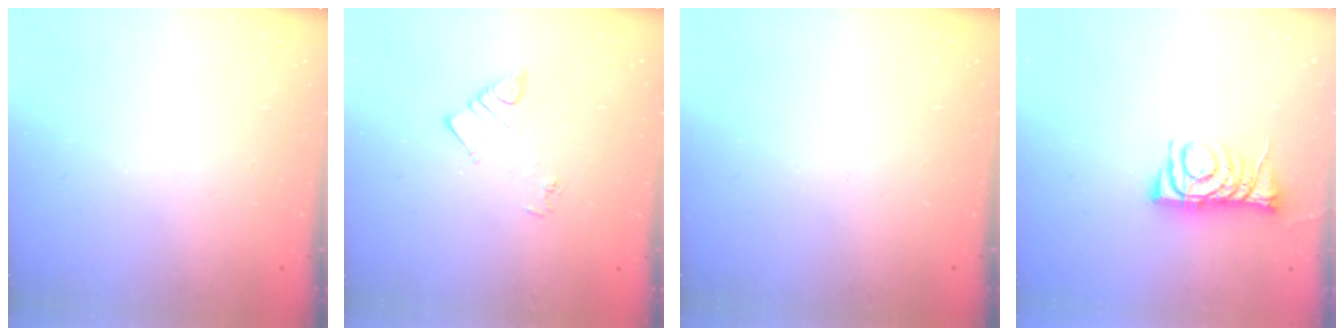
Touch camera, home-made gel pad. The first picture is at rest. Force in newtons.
{"total": 4.2, "press": 4.2, "slide": 0.5}
{"total": 0.0}
{"total": 8.8, "press": 8.8, "slide": 0.7}